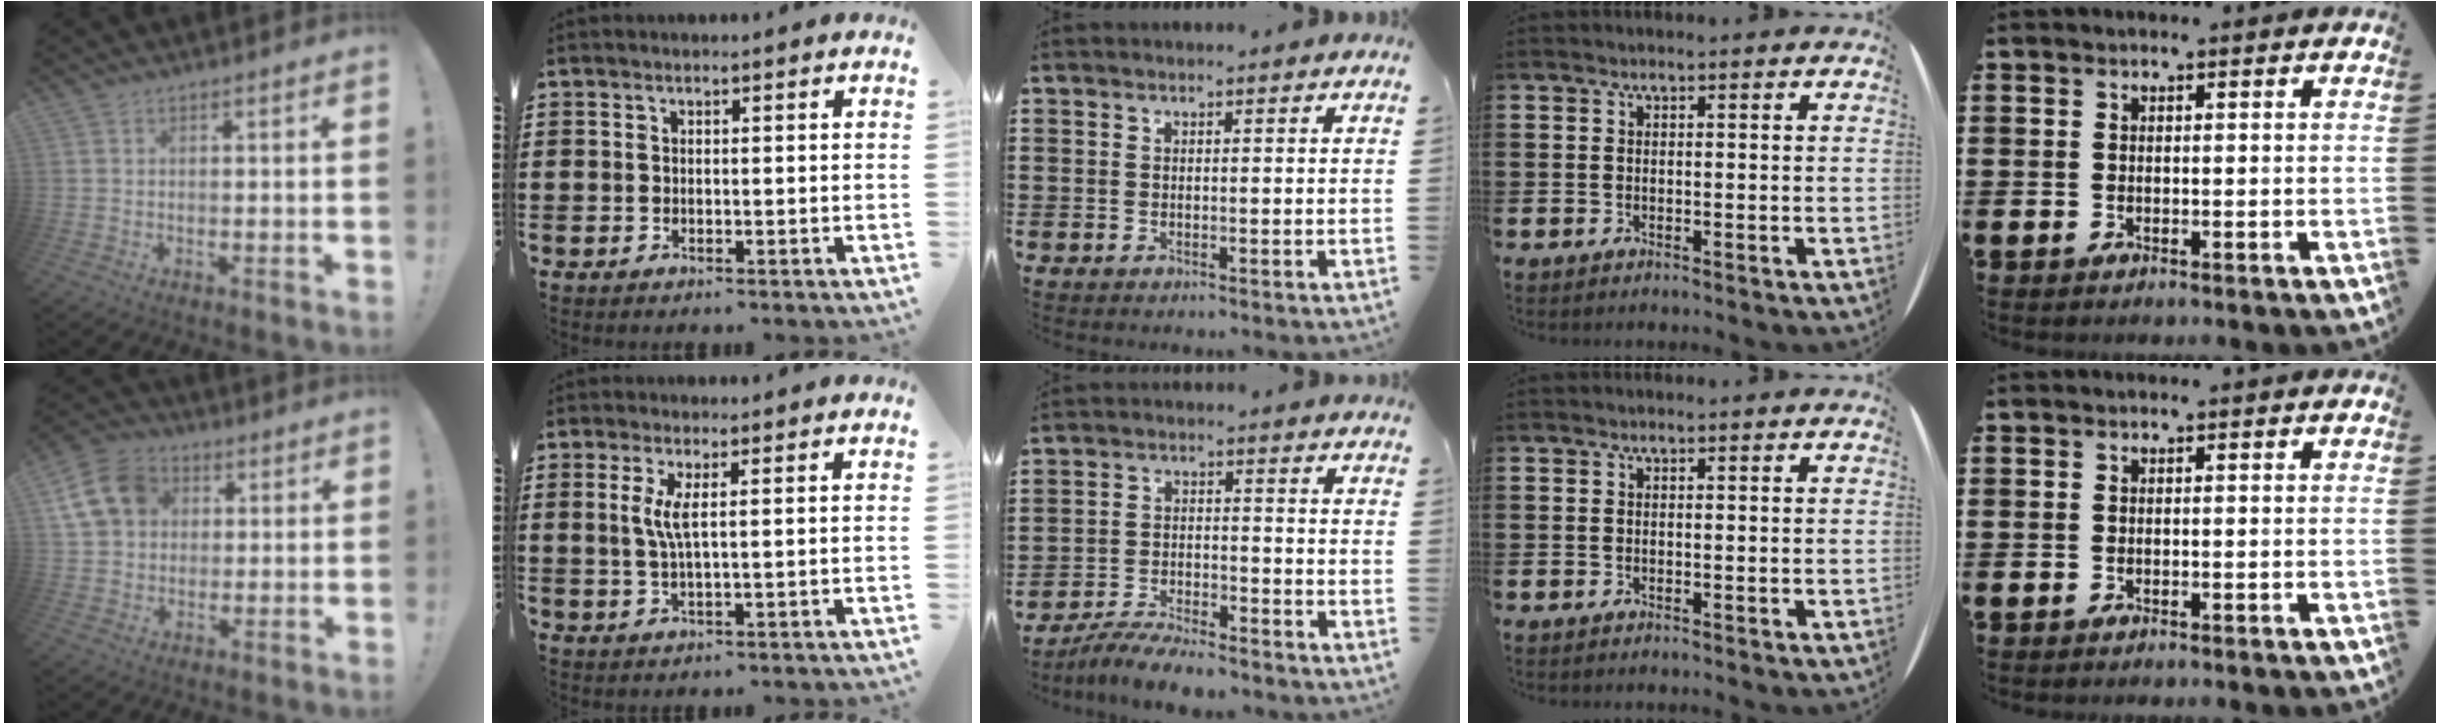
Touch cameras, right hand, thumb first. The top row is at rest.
{"thumb": {"total": 13.8, "force": [4.0, 11.2, 7.0], "torque": [-0.112, 0.000, 0.085]}, "index": {"total": 3.6, "force": [0.7, 0.1, 3.5], "torque": [-0.078, -0.006, 0.008]}, "middle": {"total": 5.6, "force": [-5.3, 0.3, 1.5], "torque": [-0.032, -0.003, -0.104]}}